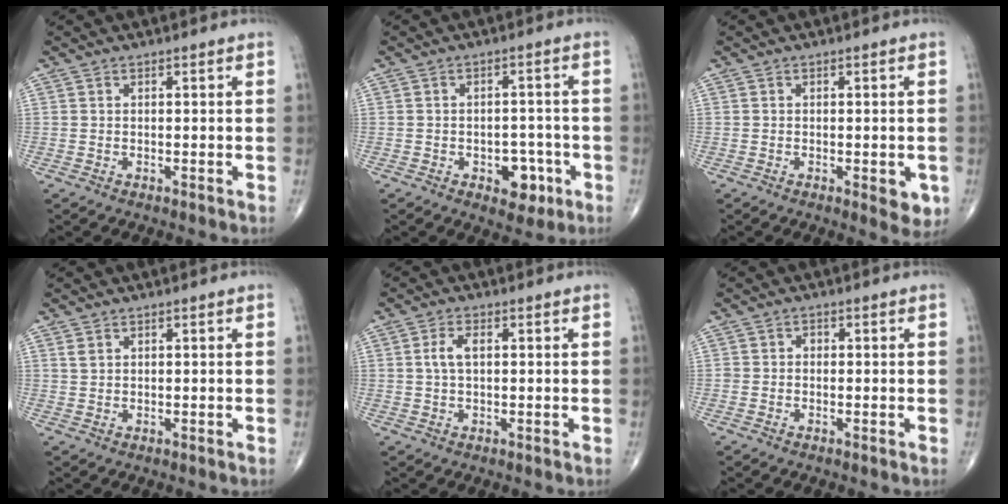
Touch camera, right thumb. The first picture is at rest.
{"total": 6.2, "force": [-2.5, 4.0, 4.0], "torque": [-0.018, 0.020, -0.026]}
{"total": 4.0, "force": [-1.1, 1.6, 3.5], "torque": [-0.028, -0.005, -0.010]}
{"total": 1.2, "force": [0.7, 0.7, 0.6], "torque": [-0.008, 0.003, 0.014]}
{"total": 3.4, "force": [0.6, 1.6, 2.9], "torque": [-0.066, 0.007, 0.010]}
{"total": 1.1, "force": [-0.1, 0.9, 0.5], "torque": [0.001, 0.004, -0.006]}